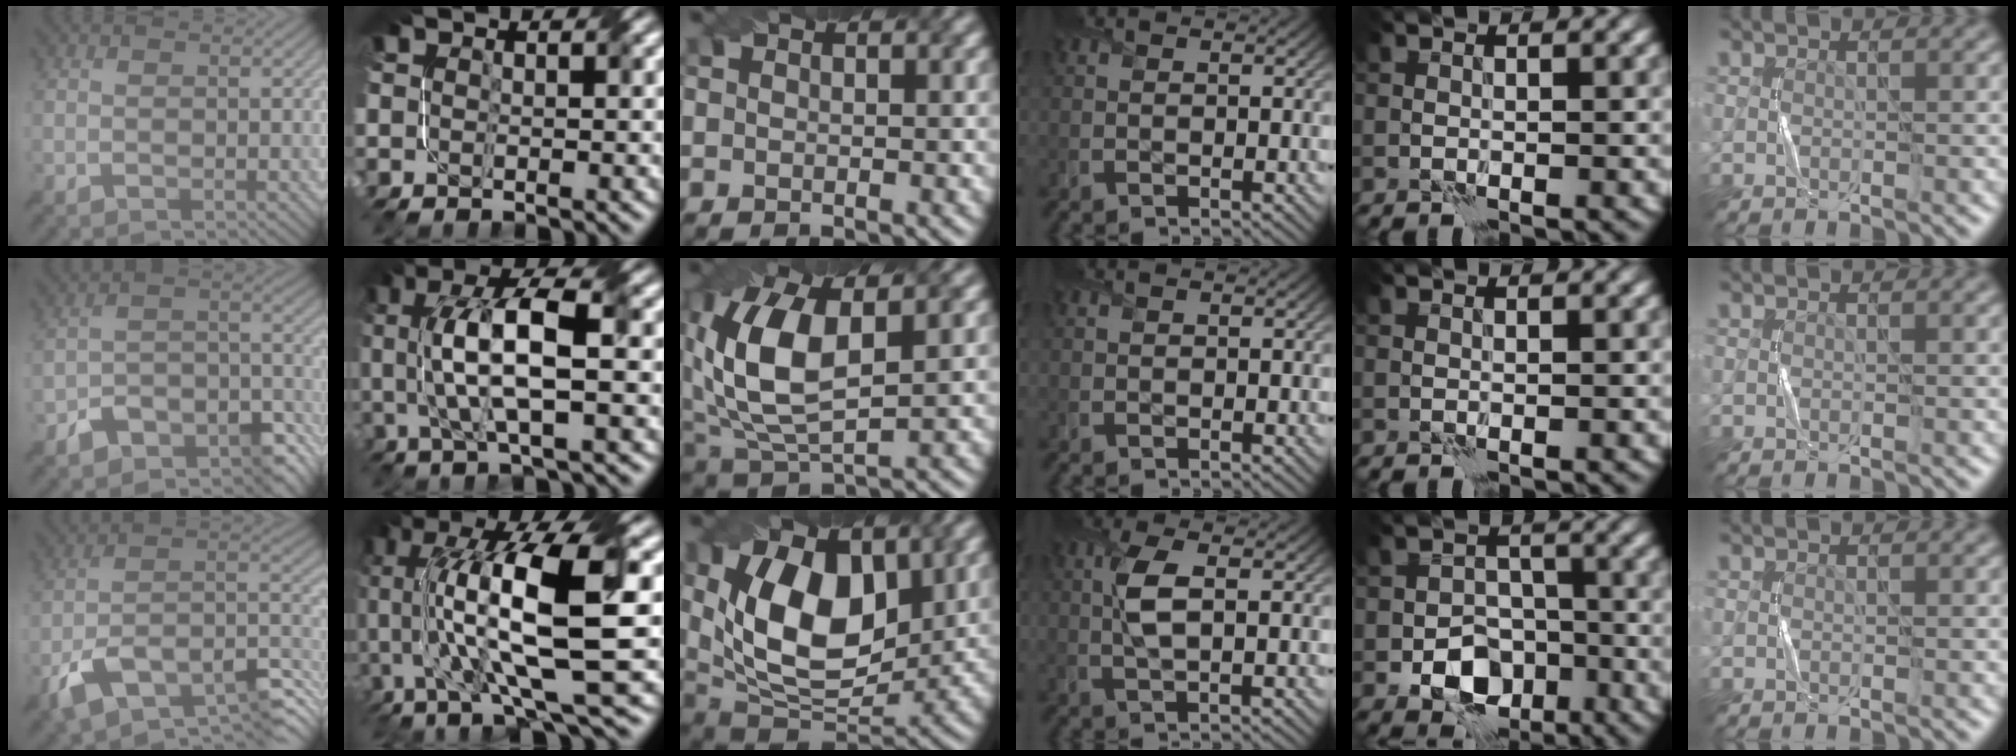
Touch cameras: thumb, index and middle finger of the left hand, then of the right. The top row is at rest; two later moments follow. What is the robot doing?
{"motion": "twist", "object": "screw"}